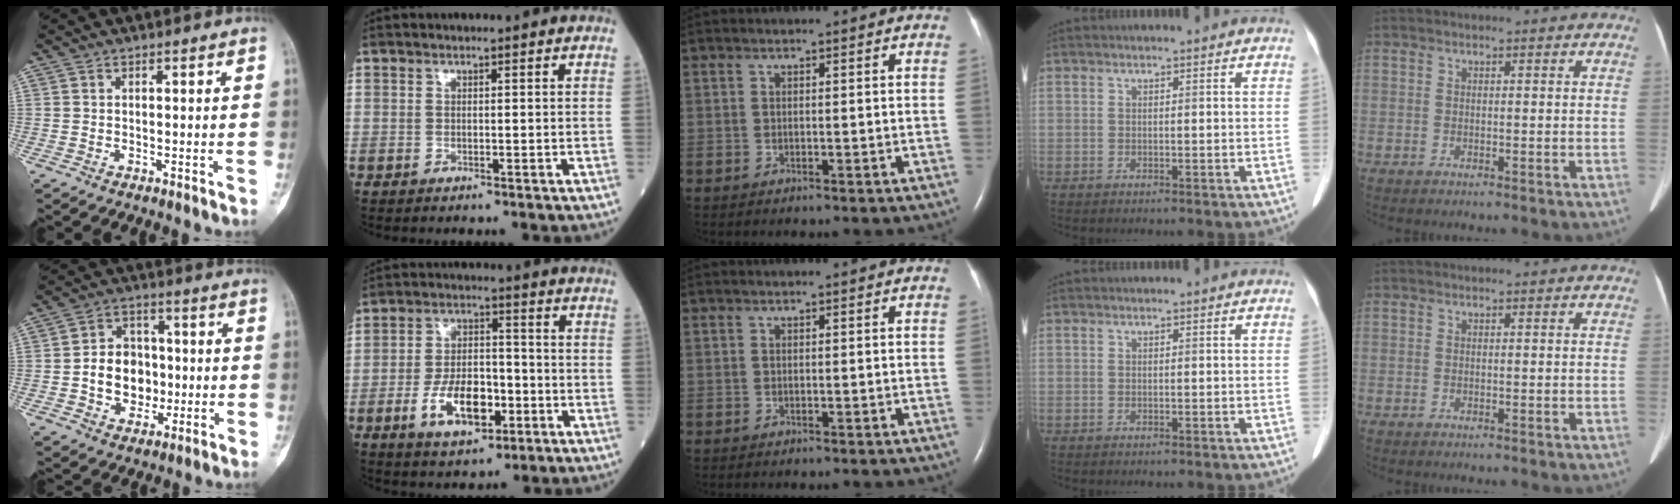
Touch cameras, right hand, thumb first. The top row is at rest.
{"thumb": {"total": 10.6, "force": [-1.1, 8.6, 6.1], "torque": [-0.059, 0.022, -0.019]}, "index": {"total": 10.4, "force": [-3.8, 5.0, 8.3], "torque": [-0.162, 0.005, -0.063]}}